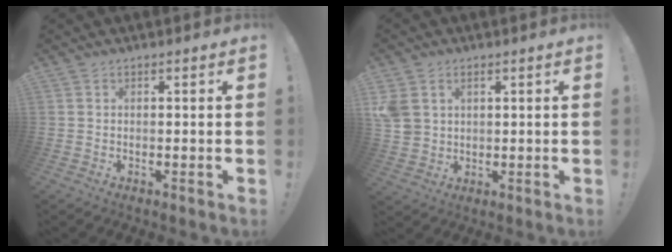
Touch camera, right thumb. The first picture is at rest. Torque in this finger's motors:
{"motor_torque": [-0.20, 0.22, -0.09, 0.41, 0.22]}